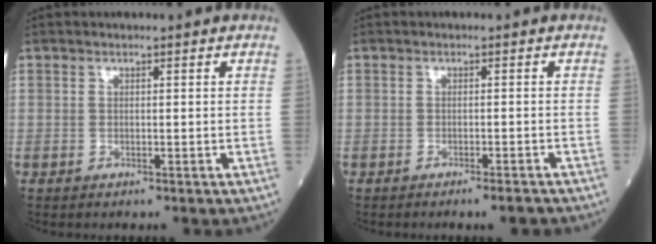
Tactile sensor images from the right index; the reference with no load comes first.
{"total": 2.4, "force": [-2.1, -0.1, 1.2], "torque": [-0.017, -0.003, -0.026]}